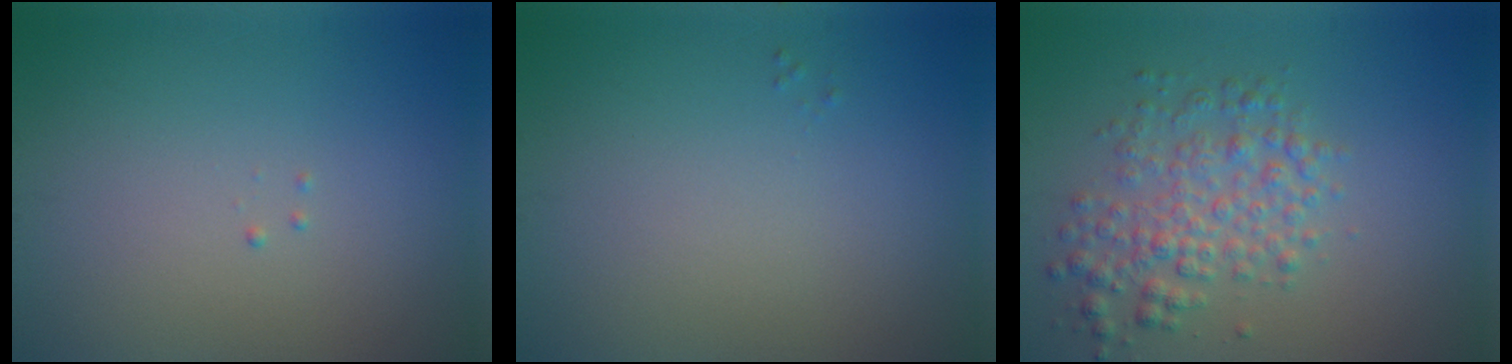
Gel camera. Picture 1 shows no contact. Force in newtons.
{"total": 0.0}
{"total": 3.8, "press": 3.8, "slide": 0.1}